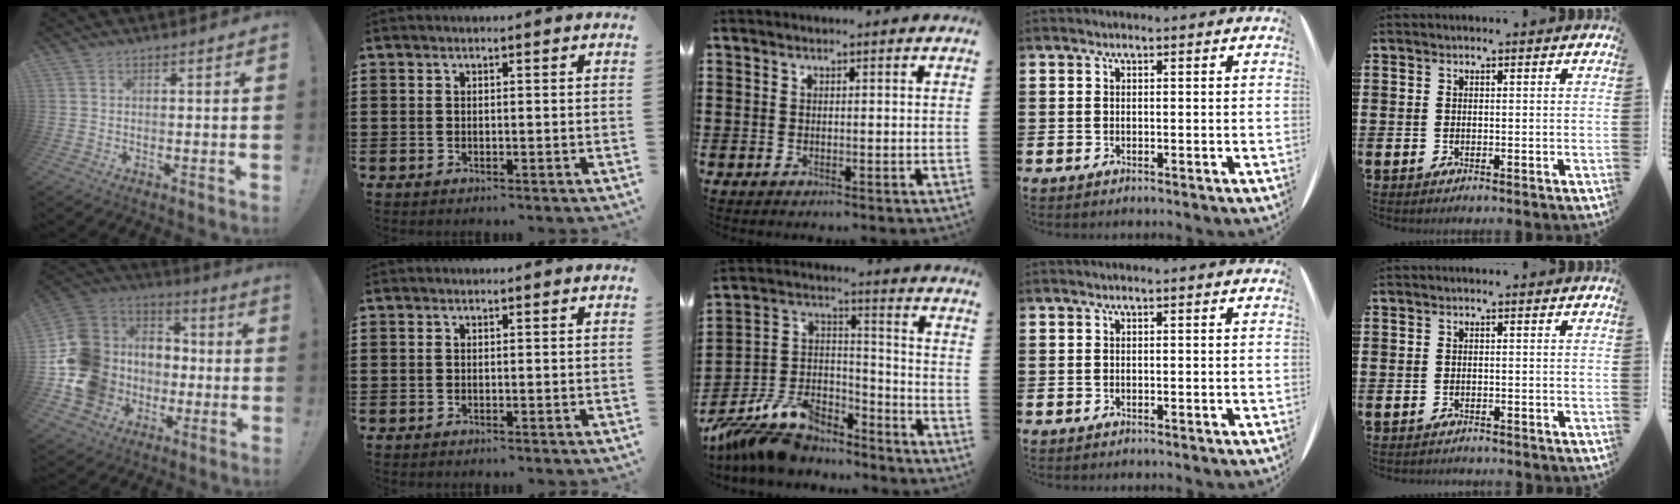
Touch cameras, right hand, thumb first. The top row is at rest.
{"thumb": {"total": 19.1, "force": [-3.9, 16.9, 8.0], "torque": [-0.151, 0.029, -0.025]}, "middle": {"total": 10.4, "force": [-9.3, 3.6, 2.9], "torque": [-0.079, 0.018, -0.187]}, "little": {"total": 0.6, "force": [-0.6, 0.0, -0.1], "torque": [0.000, -0.001, -0.013]}}